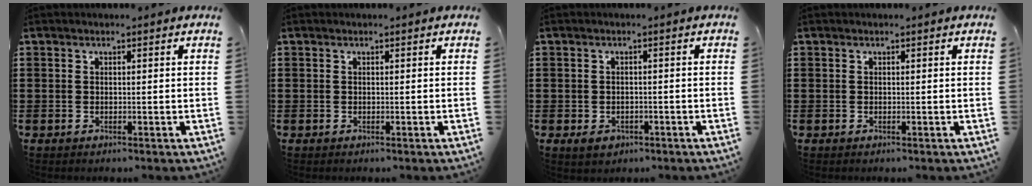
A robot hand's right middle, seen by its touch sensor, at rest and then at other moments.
{"total": 0.0}
{"total": 1.3, "force": [-0.7, 0.9, 0.7], "torque": [-0.016, -0.001, -0.015]}
{"total": 0.0}